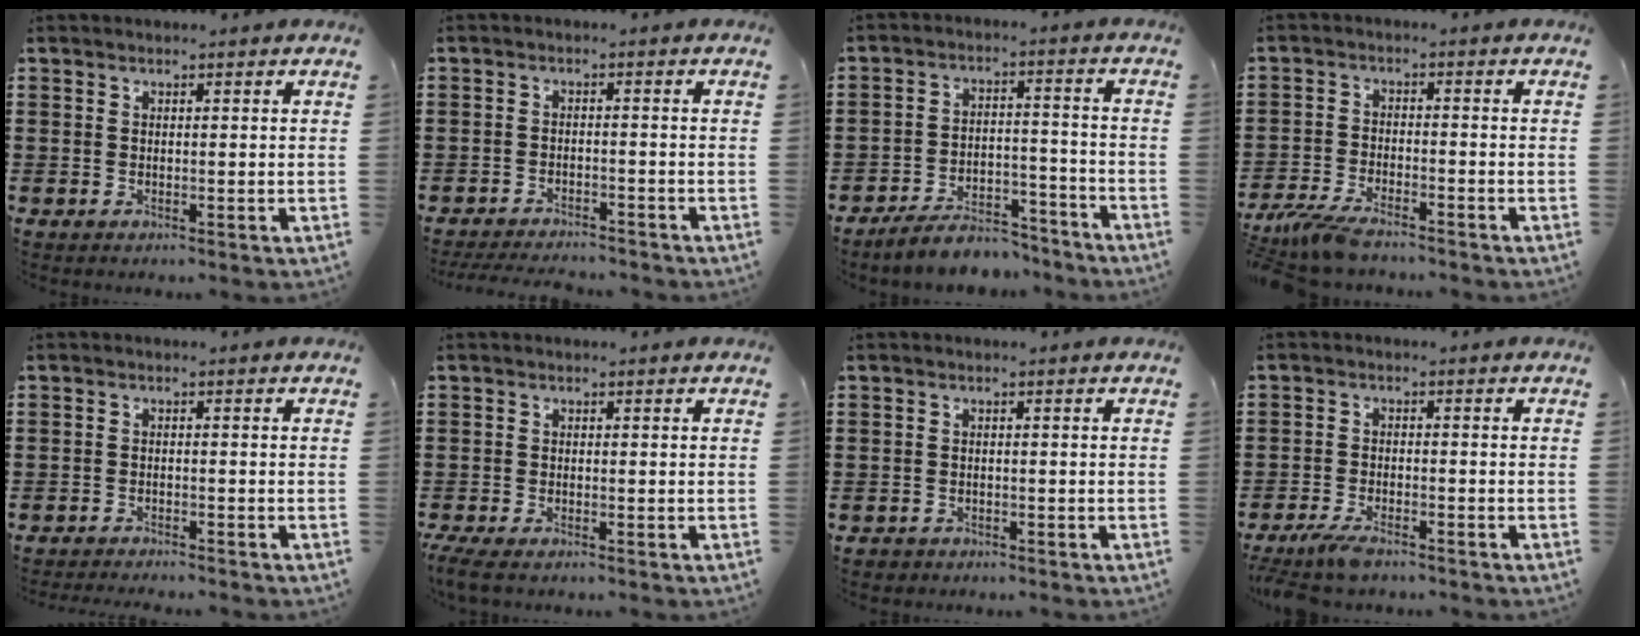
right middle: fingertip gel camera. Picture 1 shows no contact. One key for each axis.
{"total": 3.1, "fx": -3.1, "fy": 0.2, "fz": 0.5, "tx": -0.011, "ty": 0.000, "tz": -0.063}
{"total": 6.5, "fx": -6.1, "fy": 1.4, "fz": 1.9, "tx": -0.031, "ty": 0.014, "tz": -0.116}
{"total": 4.7, "fx": -4.3, "fy": 0.5, "fz": 1.9, "tx": -0.061, "ty": -0.014, "tz": -0.089}
{"total": 1.4, "fx": -1.4, "fy": -0.1, "fz": 0.1, "tx": -0.005, "ty": 0.001, "tz": -0.028}
{"total": 1.5, "fx": -1.2, "fy": 0.1, "fz": 0.9, "tx": -0.032, "ty": -0.007, "tz": -0.025}
{"total": 0.7, "fx": -0.7, "fy": 0.3, "fz": 0.0, "tx": -0.002, "ty": 0.001, "tz": -0.015}
{"total": 3.3, "fx": -2.9, "fy": 0.6, "fz": 1.6, "tx": -0.051, "ty": -0.009, "tz": -0.061}